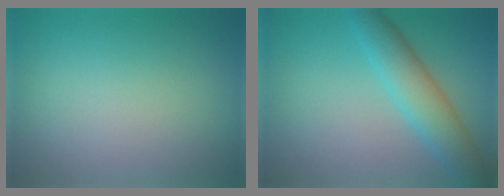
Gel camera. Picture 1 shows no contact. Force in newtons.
{"total": 4.8, "press": 4.8, "slide": 0.0}